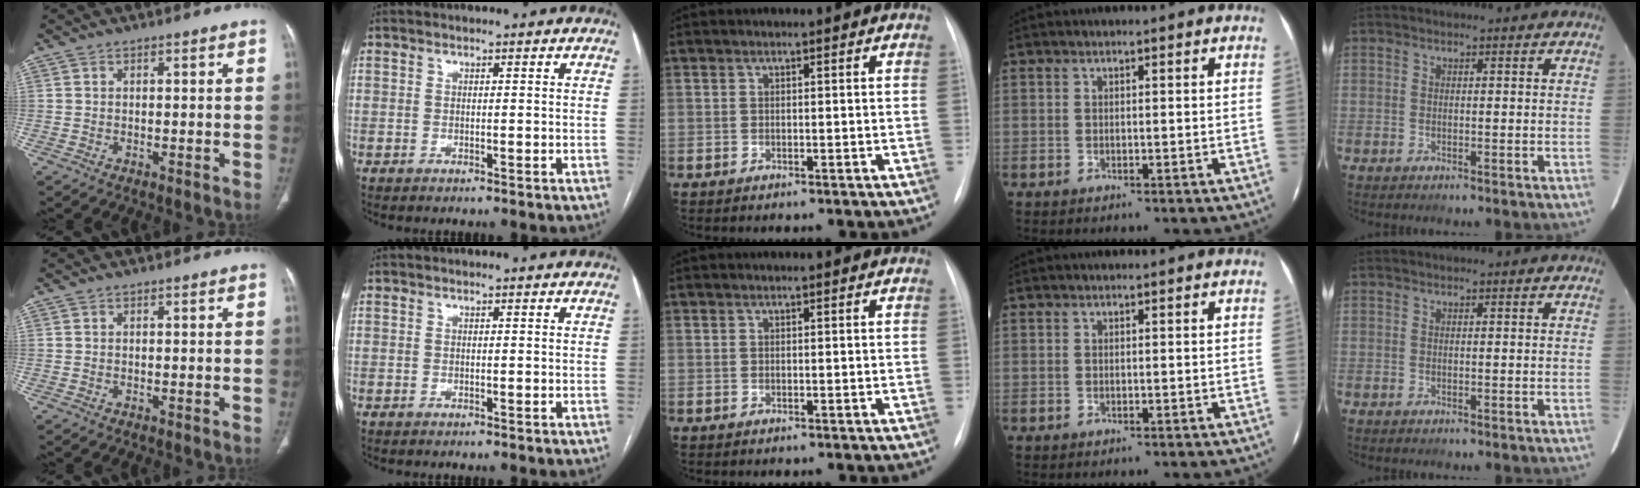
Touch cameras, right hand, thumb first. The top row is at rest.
{}